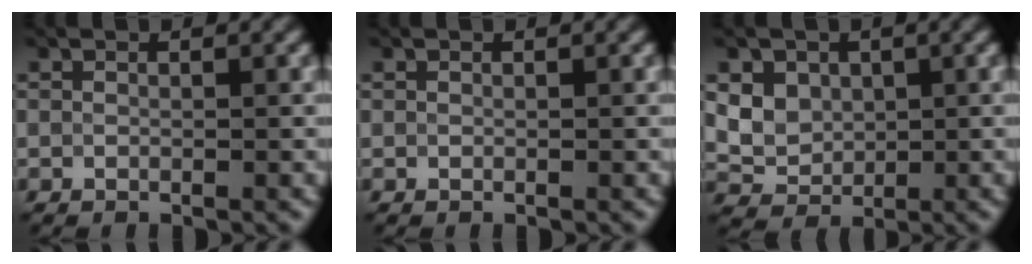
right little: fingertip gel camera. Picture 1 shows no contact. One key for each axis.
{"total": 0.0}
{"total": 4.0, "fx": 1.4, "fy": 3.3, "fz": 1.7, "tx": -0.042, "ty": -0.003, "tz": 0.041}